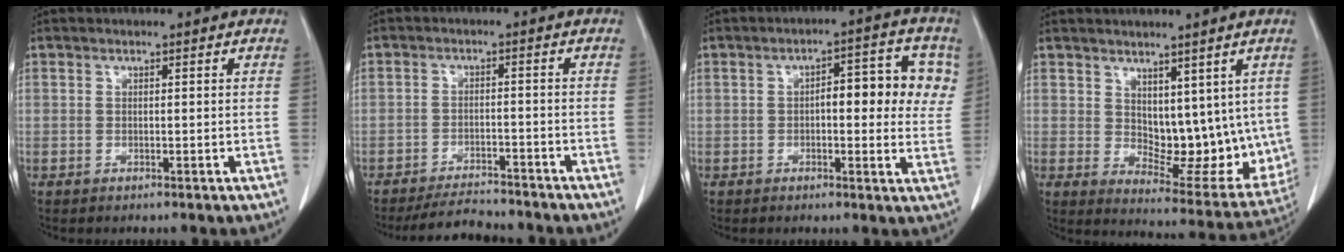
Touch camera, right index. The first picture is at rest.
{"total": 6.4, "force": [-6.1, 1.5, 1.3], "torque": [-0.016, -0.006, -0.098]}
{"total": 9.8, "force": [1.6, 3.7, 8.9], "torque": [-0.104, 0.028, 0.017]}
{"total": 12.1, "force": [4.0, 6.4, 9.5], "torque": [-0.117, -0.018, 0.082]}